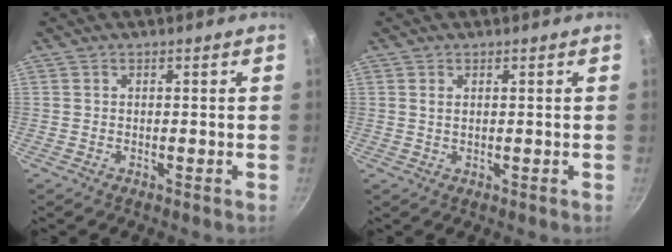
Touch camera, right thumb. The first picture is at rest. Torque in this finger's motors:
{"motor_torque": [-0.65, 0.04, 0.50, -0.04, 0.06]}